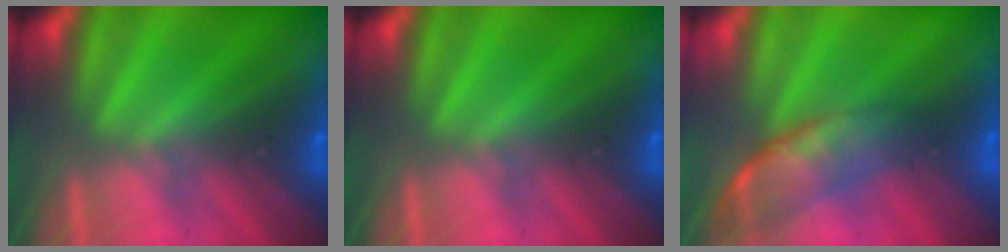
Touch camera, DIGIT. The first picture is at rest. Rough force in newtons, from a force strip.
{"total": 0.0}
{"total": 2.6}